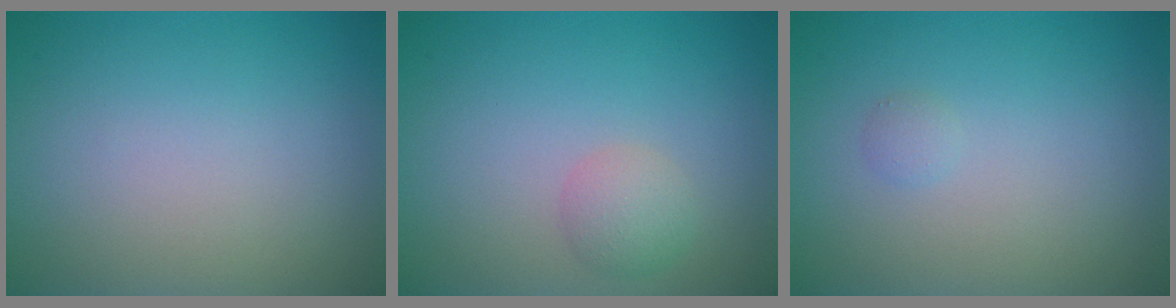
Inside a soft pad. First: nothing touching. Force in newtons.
{"total": 1.9, "press": 1.9, "slide": 0.1}
{"total": 0.6, "press": 0.6, "slide": 0.0}